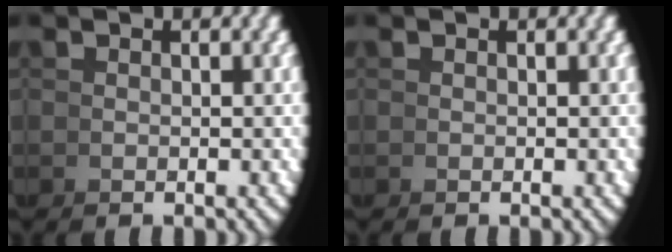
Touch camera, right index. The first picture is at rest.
{"total": 0.0}